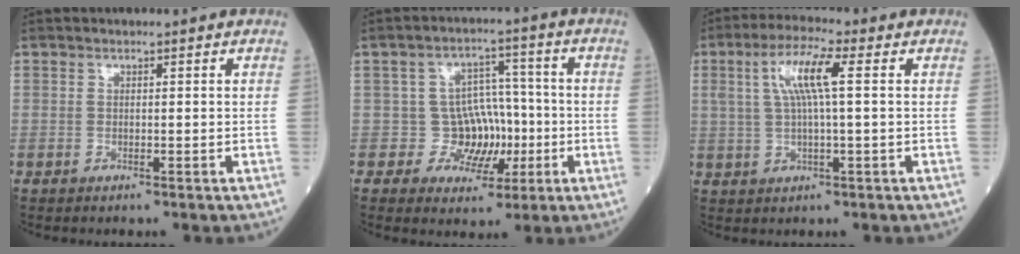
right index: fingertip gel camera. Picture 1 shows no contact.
{"total": 6.6, "force": [-1.1, 6.2, 2.0], "torque": [-0.008, 0.025, -0.013]}
{"total": 7.5, "force": [1.8, 0.6, 7.3], "torque": [-0.146, 0.014, 0.034]}